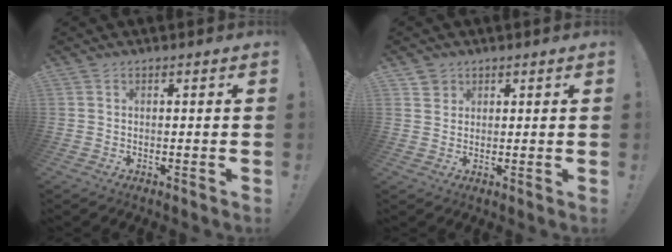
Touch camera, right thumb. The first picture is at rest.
{"total": 2.7, "force": [1.8, 1.9, 0.0], "torque": [0.008, -0.008, 0.032]}